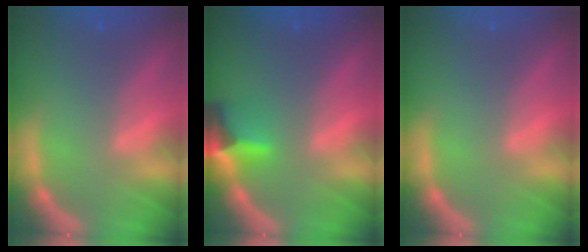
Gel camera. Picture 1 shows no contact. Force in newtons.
{"total": 3.9}
{"total": 0.0}